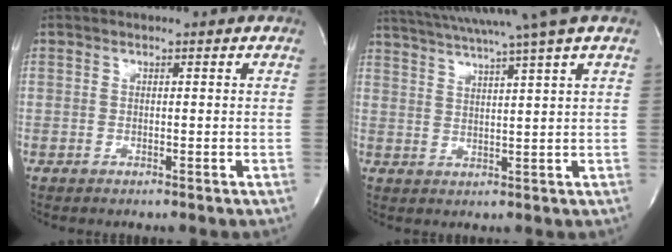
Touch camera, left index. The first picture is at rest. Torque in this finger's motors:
{"motor_torque": [0.11, -0.22, 0.85, 0.21]}